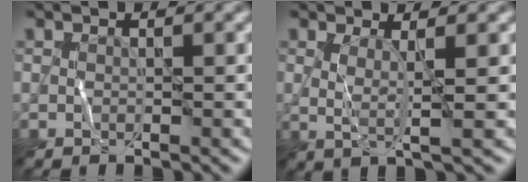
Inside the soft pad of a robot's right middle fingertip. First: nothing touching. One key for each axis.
{"total": 2.1, "fx": 0.2, "fy": 0.1, "fz": 2.1, "tx": -0.049, "ty": -0.002, "tz": 0.013}